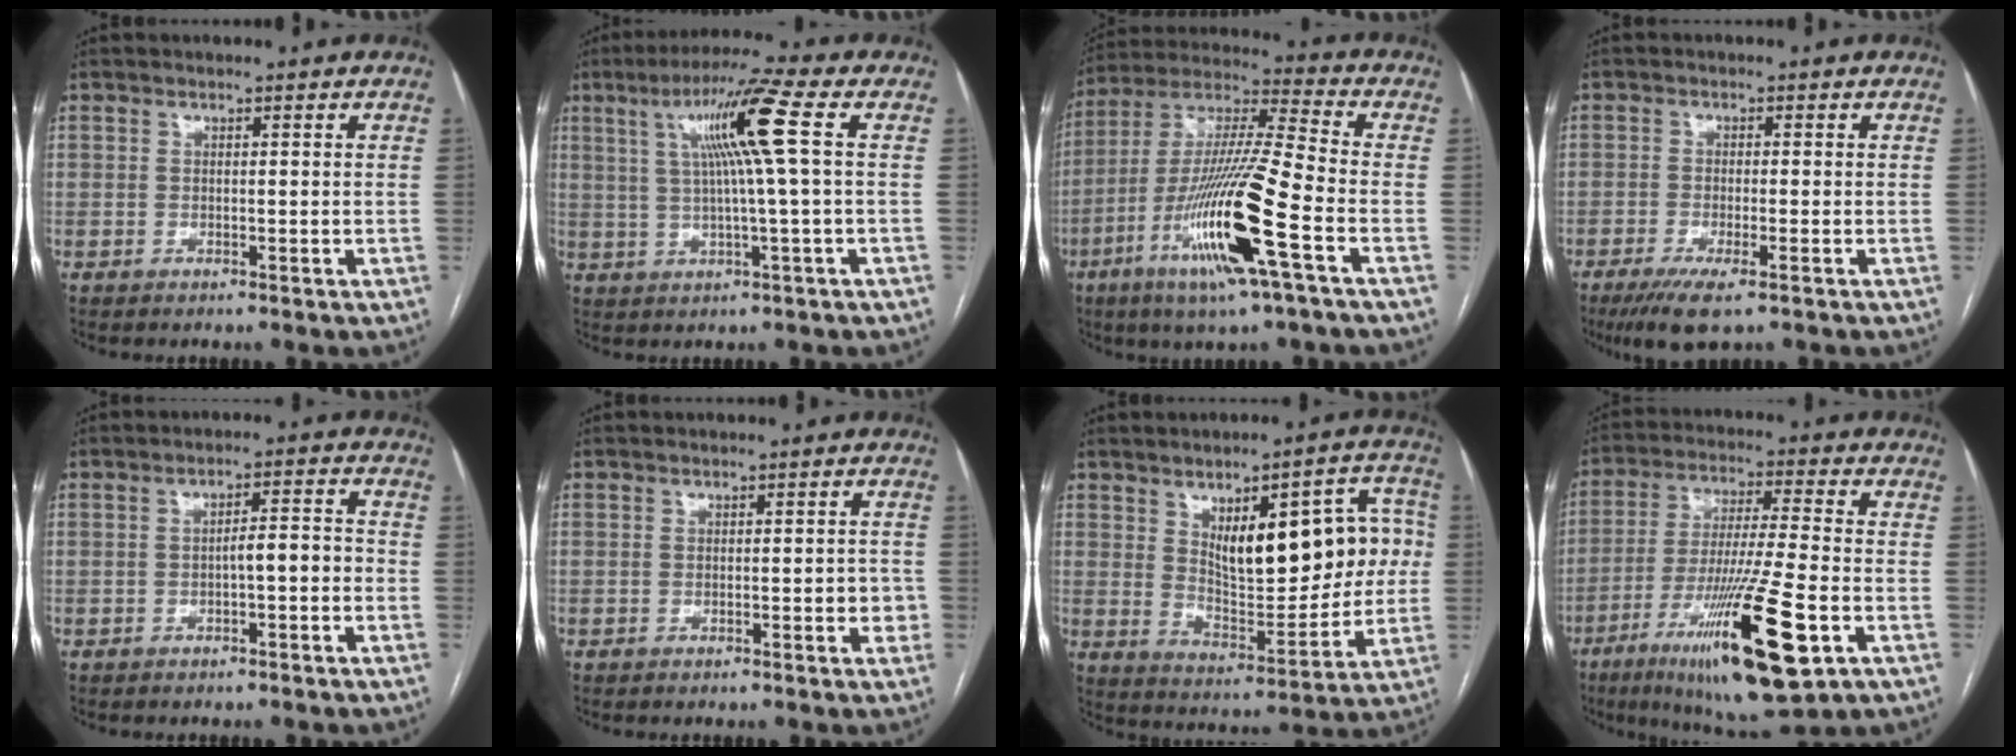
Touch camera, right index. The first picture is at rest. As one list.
[{"total": 10.2, "force": [2.4, -1.5, 9.8], "torque": [-0.171, 0.017, 0.046]}, {"total": 18.8, "force": [-7.2, 0.1, 17.4], "torque": [-0.359, -0.022, -0.139]}, {"total": 6.3, "force": [-3.9, 0.8, 4.9], "torque": [-0.086, -0.016, -0.064]}, {"total": 3.9, "force": [-1.2, 0.9, 3.6], "torque": [-0.053, 0.019, -0.016]}, {"total": 2.4, "force": [-0.8, 0.9, 2.1], "torque": [-0.020, 0.006, -0.009]}, {"total": 16.8, "force": [3.5, 6.7, 15.0], "torque": [-0.199, 0.031, 0.066]}, {"total": 20.1, "force": [-8.6, 1.7, 18.0], "torque": [-0.319, -0.042, -0.142]}]